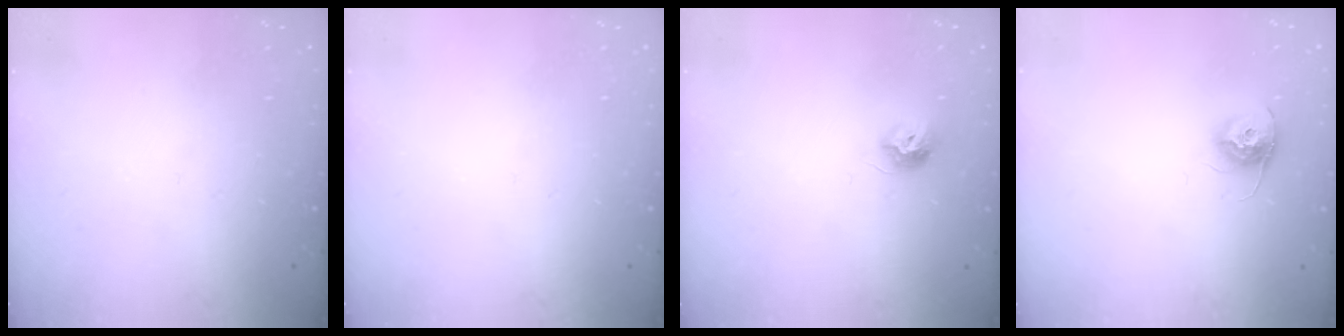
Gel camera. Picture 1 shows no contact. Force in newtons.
{"total": 0.0}
{"total": 7.6, "press": 7.6, "slide": 0.2}
{"total": 10.3, "press": 10.3, "slide": 0.5}